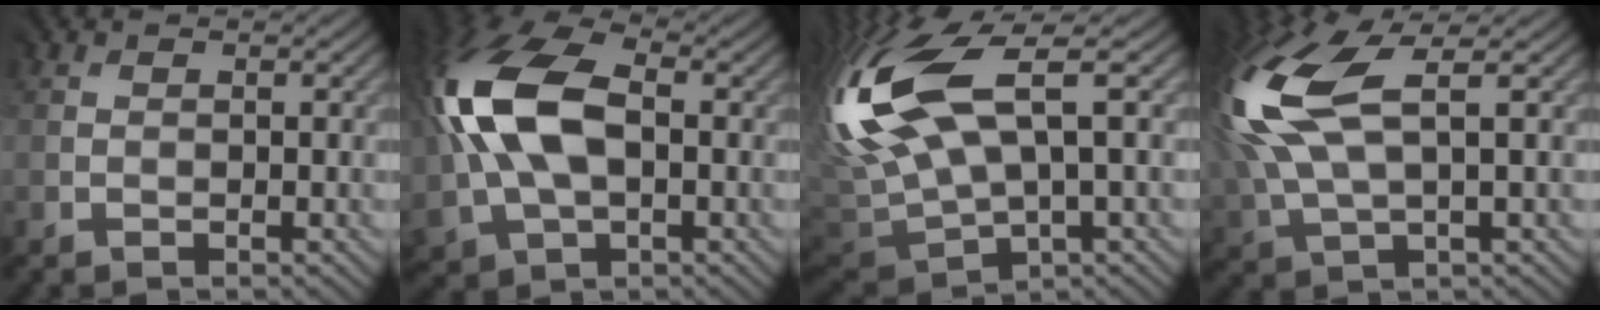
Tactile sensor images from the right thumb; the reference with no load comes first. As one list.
[{"total": 15.0, "force": [1.7, 9.3, 11.7], "torque": [-0.277, 0.009, 0.029]}, {"total": 13.5, "force": [3.9, 5.4, 11.7], "torque": [-0.297, 0.018, 0.077]}, {"total": 13.0, "force": [3.8, 5.8, 11.0], "torque": [-0.294, 0.013, 0.075]}]